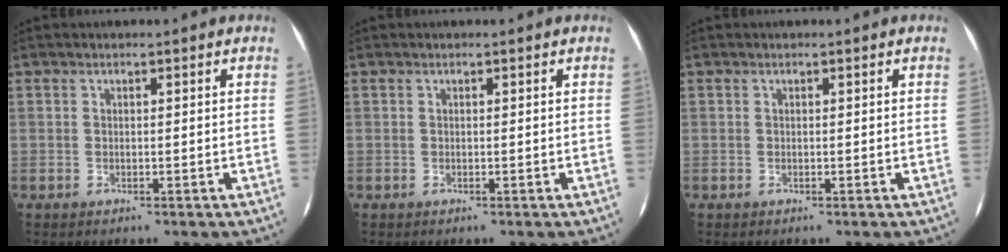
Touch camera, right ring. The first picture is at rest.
{"total": 0.0}
{"total": 0.0}